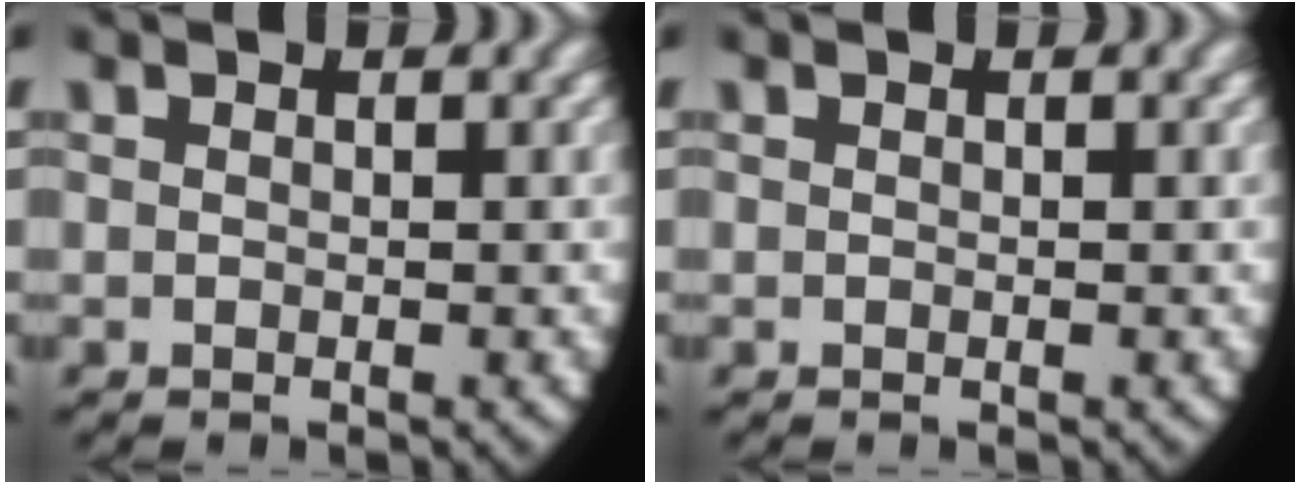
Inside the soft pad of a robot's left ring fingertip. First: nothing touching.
{"total": 0.0}